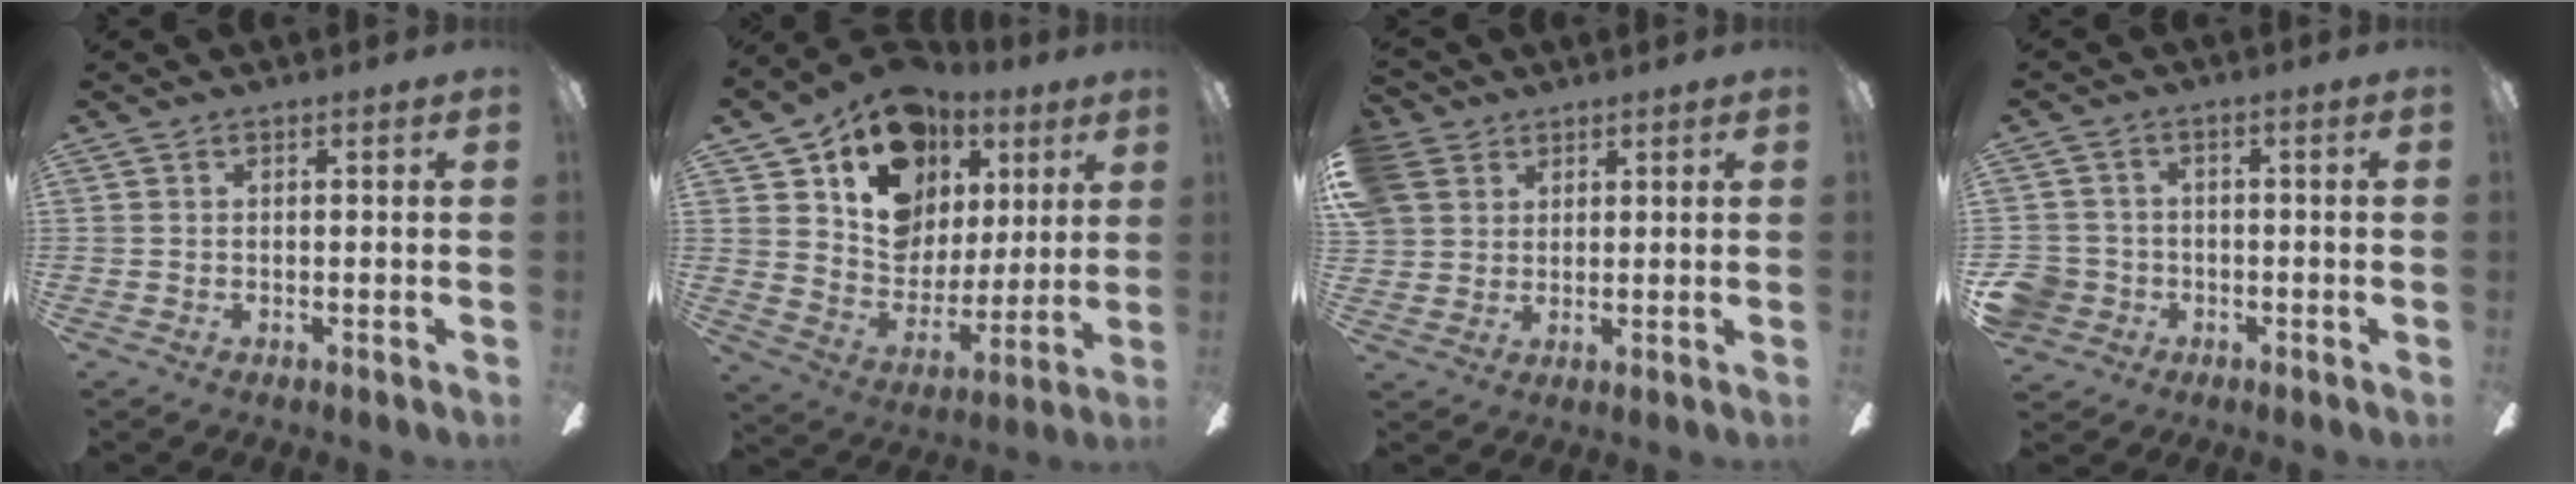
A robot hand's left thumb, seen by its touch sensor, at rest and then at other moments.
{"total": 16.9, "force": [10.2, 11.9, 6.2], "torque": [-0.117, -0.057, 0.191]}
{"total": 6.9, "force": [3.7, 5.6, 1.4], "torque": [-0.042, 0.002, 0.076]}
{"total": 5.8, "force": [-1.6, 5.4, 1.4], "torque": [-0.059, 0.014, -0.031]}